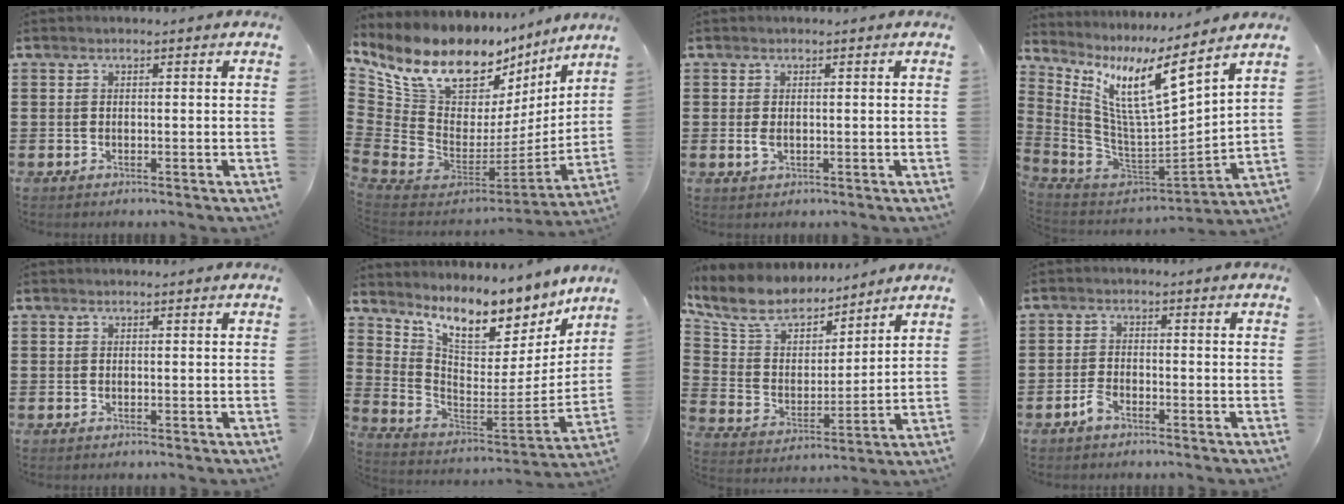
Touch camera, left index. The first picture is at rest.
{"total": 12.7, "force": [9.6, 6.2, 5.5], "torque": [-0.140, -0.080, 0.173]}
{"total": 1.4, "force": [0.0, 0.7, 1.2], "torque": [-0.032, -0.001, -0.002]}
{"total": 11.3, "force": [6.2, 1.8, 9.3], "torque": [-0.207, -0.050, 0.097]}
{"total": 0.0}
{"total": 10.6, "force": [9.1, 3.0, 4.5], "torque": [-0.115, -0.068, 0.160]}
{"total": 8.7, "force": [7.6, 3.4, 2.7], "torque": [-0.095, -0.042, 0.138]}
{"total": 2.5, "force": [-1.8, 0.9, 1.5], "torque": [-0.043, 0.001, -0.039]}